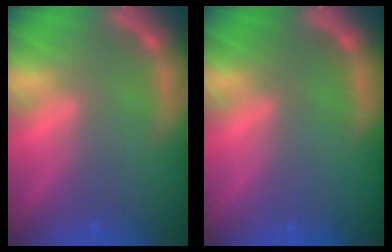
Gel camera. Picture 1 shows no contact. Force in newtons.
{"total": 0.0}